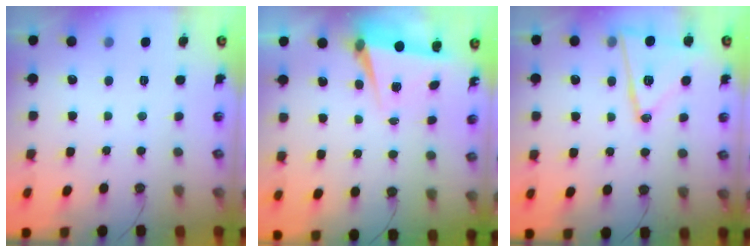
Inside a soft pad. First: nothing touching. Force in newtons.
{"total": 6.3, "press": 5.5, "slide": 3.2}
{"total": 15.9, "press": 15.9, "slide": 1.3}